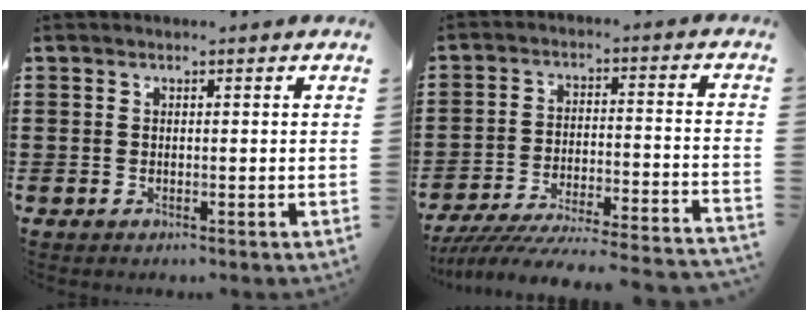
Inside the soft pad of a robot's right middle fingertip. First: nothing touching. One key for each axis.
{"total": 6.2, "fx": -5.8, "fy": -0.5, "fz": 2.1, "tx": -0.044, "ty": -0.018, "tz": -0.118}